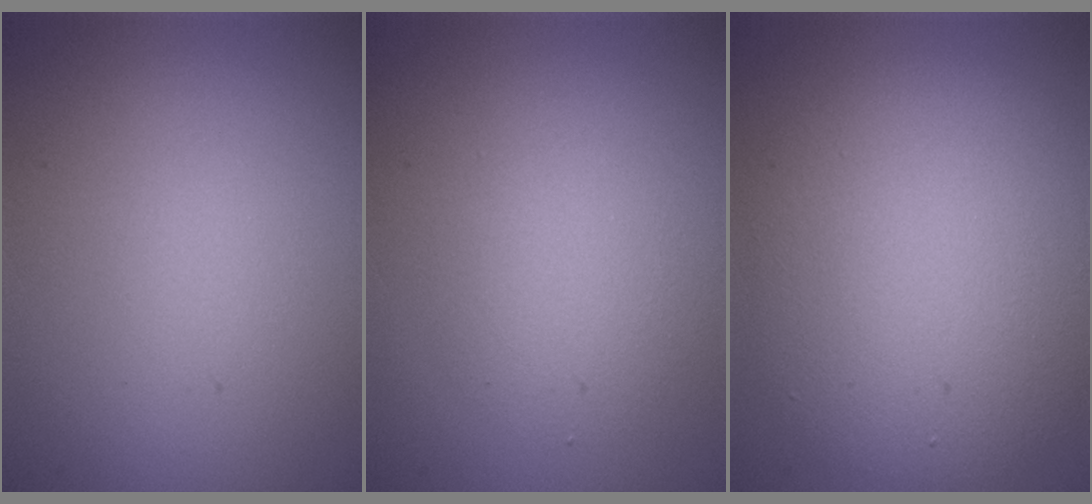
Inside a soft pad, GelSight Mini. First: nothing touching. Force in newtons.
{"total": 2.7, "press": 2.7, "slide": 0.2}
{"total": 7.8, "press": 7.8, "slide": 0.6}